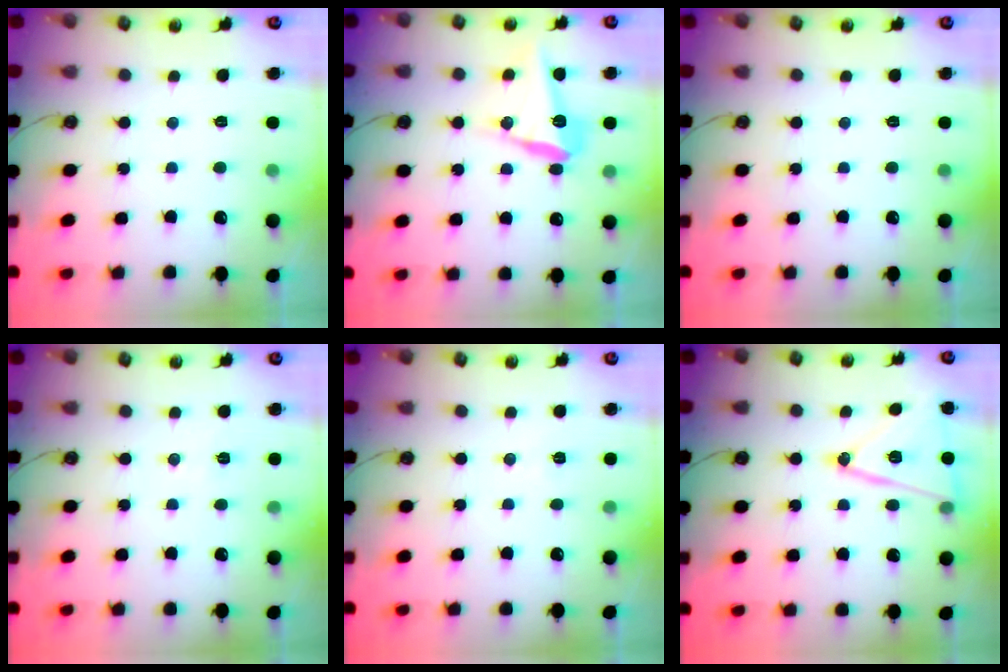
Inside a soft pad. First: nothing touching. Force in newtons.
{"total": 14.5, "press": 14.4, "slide": 1.2}
{"total": 0.0}
{"total": 6.1, "press": 4.2, "slide": 4.4}
{"total": 5.6, "press": 3.4, "slide": 4.4}
{"total": 15.5, "press": 15.1, "slide": 3.7}